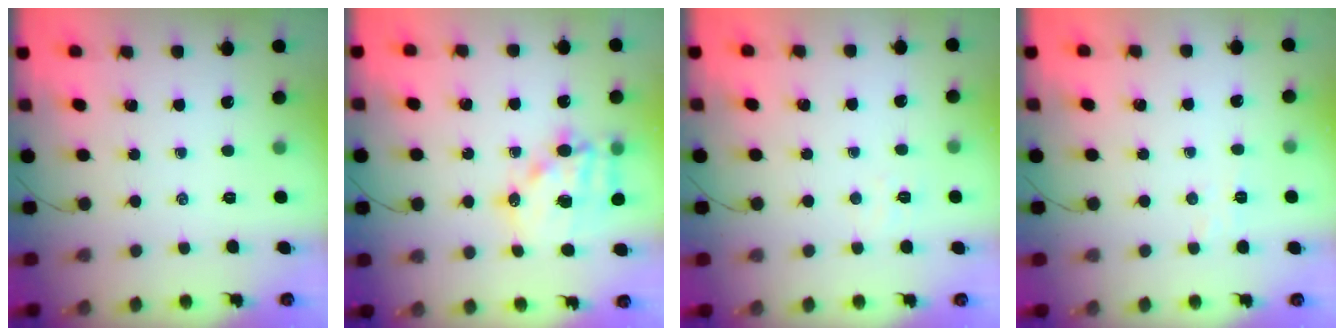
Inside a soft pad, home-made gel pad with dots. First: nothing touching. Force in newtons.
{"total": 13.9, "press": 13.6, "slide": 2.9}
{"total": 3.4, "press": 3.3, "slide": 1.0}
{"total": 2.9, "press": 2.9, "slide": 0.7}